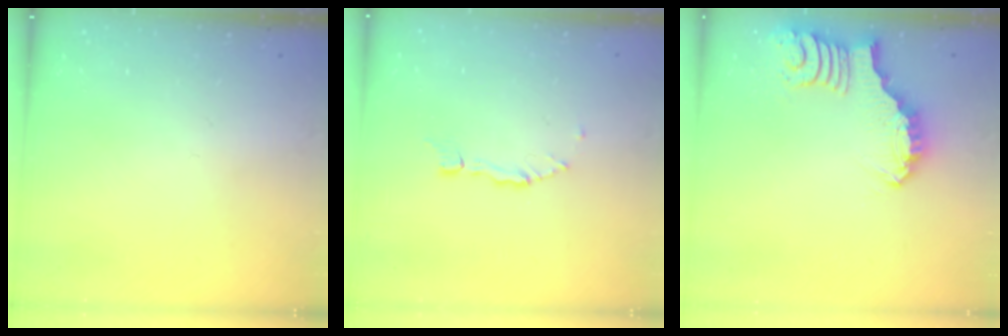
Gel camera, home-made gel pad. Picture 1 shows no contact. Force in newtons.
{"total": 2.8, "press": 2.8, "slide": 0.2}
{"total": 1.9, "press": 1.8, "slide": 0.3}